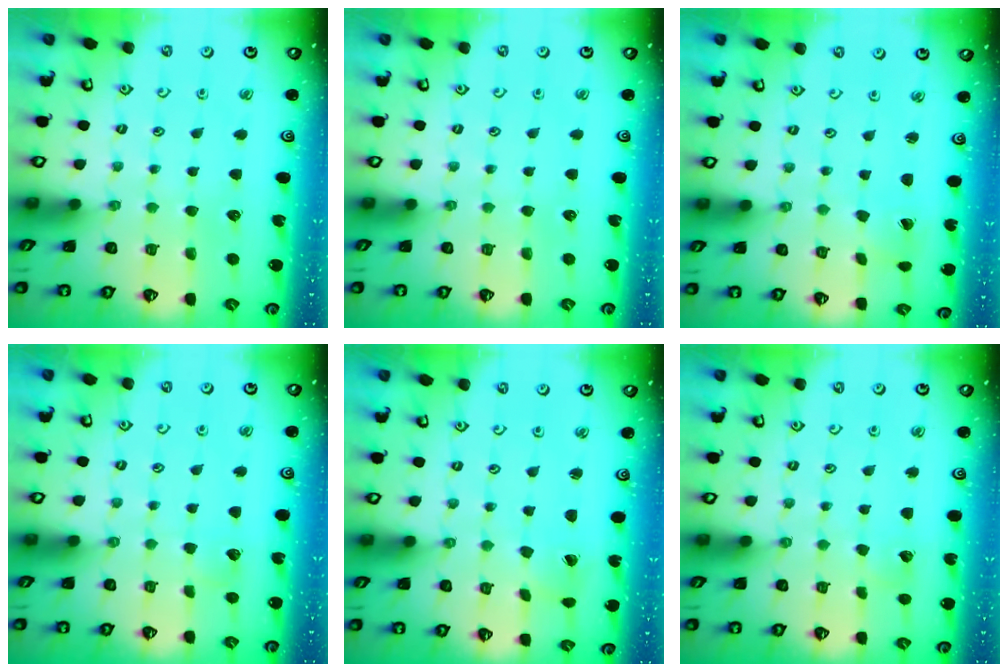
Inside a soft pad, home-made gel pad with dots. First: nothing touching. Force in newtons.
{"total": 0.0}
{"total": 0.7, "press": 0.7, "slide": 0.1}
{"total": 2.9, "press": 2.9, "slide": 0.4}
{"total": 1.2, "press": 1.2, "slide": 0.2}
{"total": 2.3, "press": 2.3, "slide": 0.1}